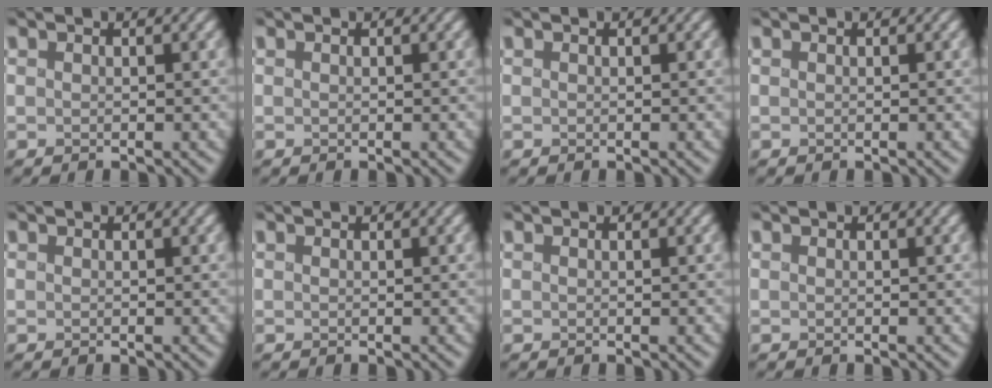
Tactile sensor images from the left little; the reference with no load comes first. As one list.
[{"total": 0.0}, {"total": 0.0}, {"total": 0.0}, {"total": 0.0}, {"total": 0.0}, {"total": 0.0}, {"total": 0.0}]